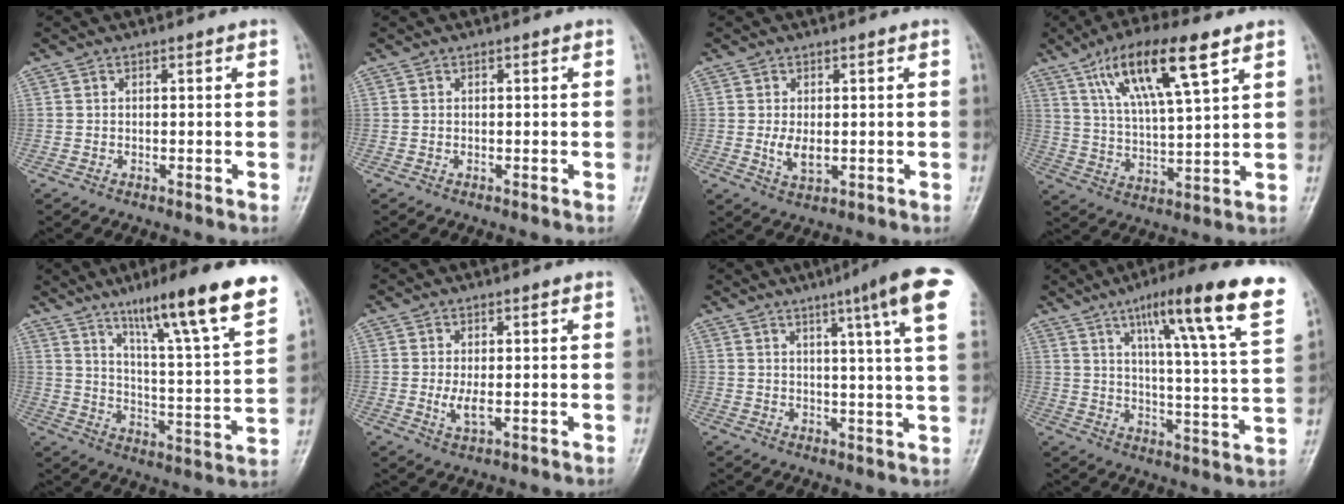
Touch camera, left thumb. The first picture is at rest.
{"total": 0.0}
{"total": 3.8, "force": [-0.2, 1.9, 3.2], "torque": [-0.058, -0.008, 0.003]}
{"total": 15.7, "force": [8.2, 3.8, 12.8], "torque": [-0.225, -0.020, 0.152]}
{"total": 20.6, "force": [13.4, 1.7, 15.6], "torque": [-0.211, -0.055, 0.210]}
{"total": 3.0, "force": [-0.2, 1.0, 2.8], "torque": [-0.060, -0.009, 0.001]}
{"total": 13.7, "force": [6.9, 0.6, 11.8], "torque": [-0.157, -0.021, 0.075]}
{"total": 21.4, "force": [12.3, 2.2, 17.4], "torque": [-0.232, -0.036, 0.174]}